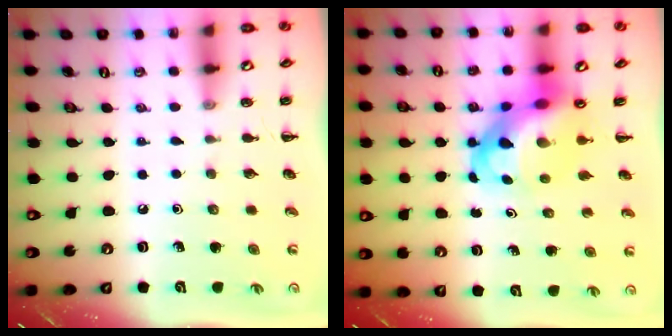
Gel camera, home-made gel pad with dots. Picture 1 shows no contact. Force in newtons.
{"total": 9.5, "press": 9.2, "slide": 2.6}